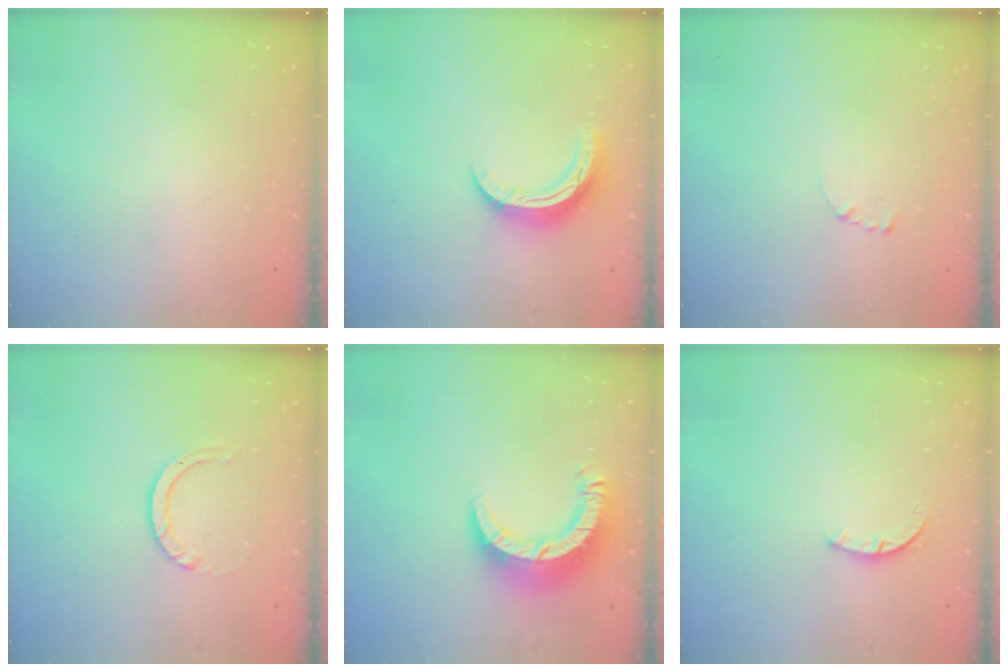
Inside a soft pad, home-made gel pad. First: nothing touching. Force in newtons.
{"total": 9.9, "press": 9.9, "slide": 0.2}
{"total": 2.3, "press": 2.3, "slide": 0.2}
{"total": 4.0, "press": 4.0, "slide": 0.2}
{"total": 11.0, "press": 11.0, "slide": 1.0}
{"total": 2.4, "press": 2.4, "slide": 0.3}